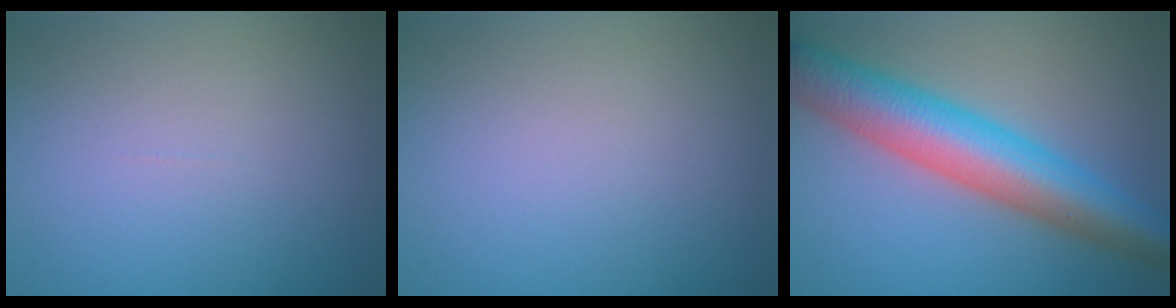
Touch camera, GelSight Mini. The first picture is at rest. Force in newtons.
{"total": 0.0}
{"total": 8.7, "press": 8.7, "slide": 0.1}